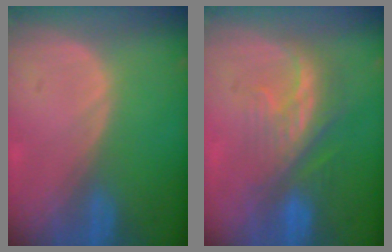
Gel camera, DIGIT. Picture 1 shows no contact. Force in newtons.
{"total": 8.3, "press": 7.5, "slide": 3.7}